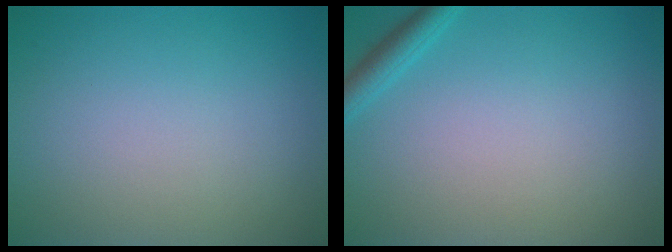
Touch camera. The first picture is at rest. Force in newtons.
{"total": 1.7, "press": 1.7, "slide": 0.1}